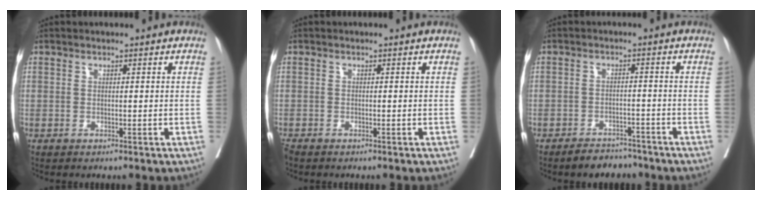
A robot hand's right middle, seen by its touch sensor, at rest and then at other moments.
{"total": 1.5, "force": [-1.3, 0.6, 0.6], "torque": [-0.017, -0.006, -0.023]}
{"total": 4.6, "force": [-4.0, 2.0, 0.8], "torque": [-0.009, 0.003, -0.060]}